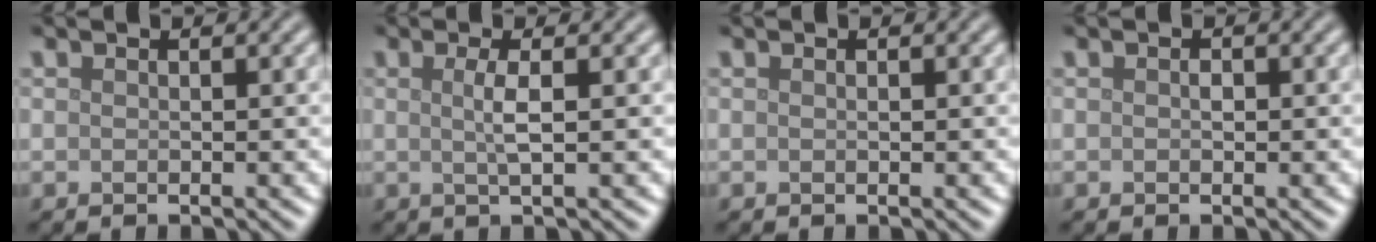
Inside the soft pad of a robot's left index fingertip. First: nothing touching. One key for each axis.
{"total": 2.0, "fx": 0.2, "fy": 0.4, "fz": 2.0, "tx": -0.038, "ty": 0.002, "tz": 0.000}
{"total": 0.0}
{"total": 0.6, "fx": 0.0, "fy": 0.4, "fz": 0.4, "tx": -0.008, "ty": 0.000, "tz": -0.001}